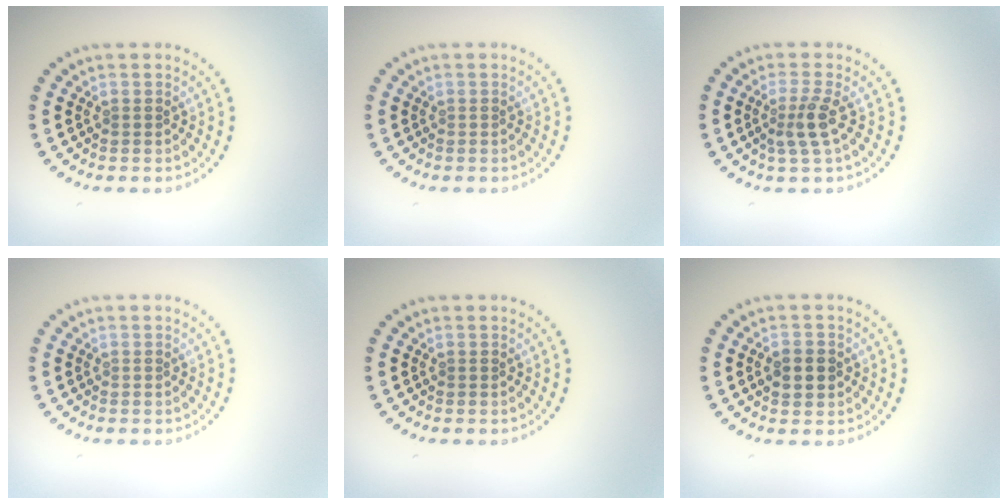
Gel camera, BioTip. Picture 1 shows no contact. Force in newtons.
{"total": 0.0}
{"total": 2.4, "press": 1.8, "slide": 1.6}
{"total": 0.0}
{"total": 0.0}
{"total": 2.4, "press": 2.4, "slide": 0.3}